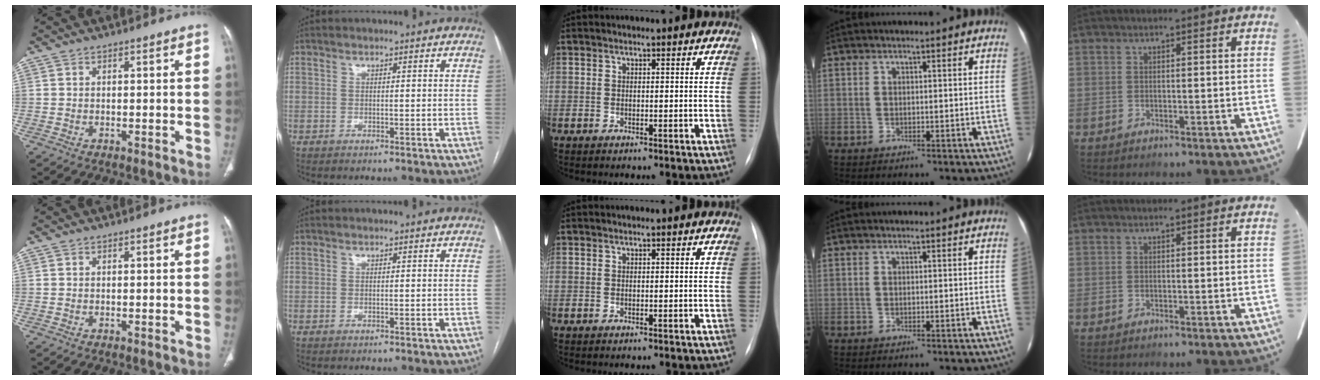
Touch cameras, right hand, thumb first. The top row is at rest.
{}